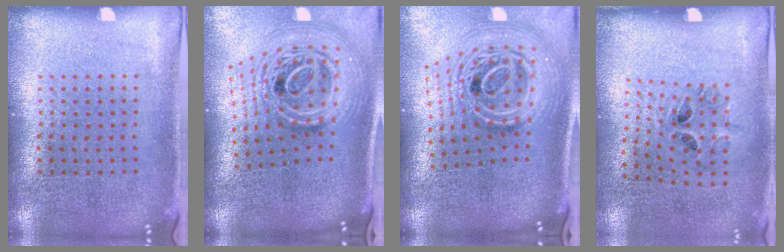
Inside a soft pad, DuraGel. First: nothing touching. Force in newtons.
{"total": 2.9, "press": 2.0, "slide": 2.1}
{"total": 2.9, "press": 1.9, "slide": 2.1}
{"total": 1.3, "press": 0.7, "slide": 1.2}